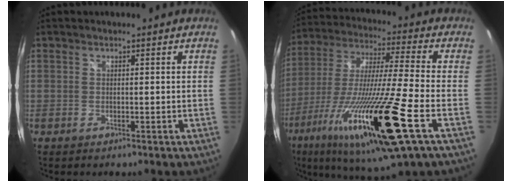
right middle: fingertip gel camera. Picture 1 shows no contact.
{"total": 25.0, "force": [-10.9, 1.1, 22.4], "torque": [-0.427, -0.065, -0.199]}